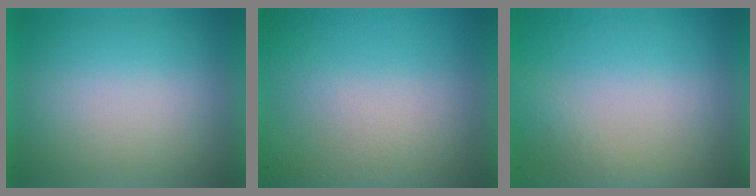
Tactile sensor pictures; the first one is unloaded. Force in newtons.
{"total": 5.1}
{"total": 8.2}